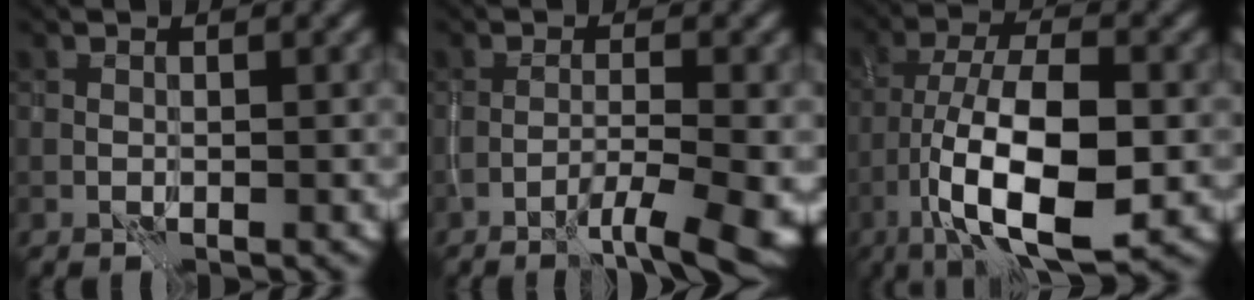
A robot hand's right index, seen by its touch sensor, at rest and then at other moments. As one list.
[{"total": 4.8, "force": [-2.9, 0.6, 3.8], "torque": [-0.056, 0.001, -0.048]}, {"total": 11.2, "force": [-3.5, 4.1, 9.8], "torque": [-0.181, 0.003, -0.062]}]